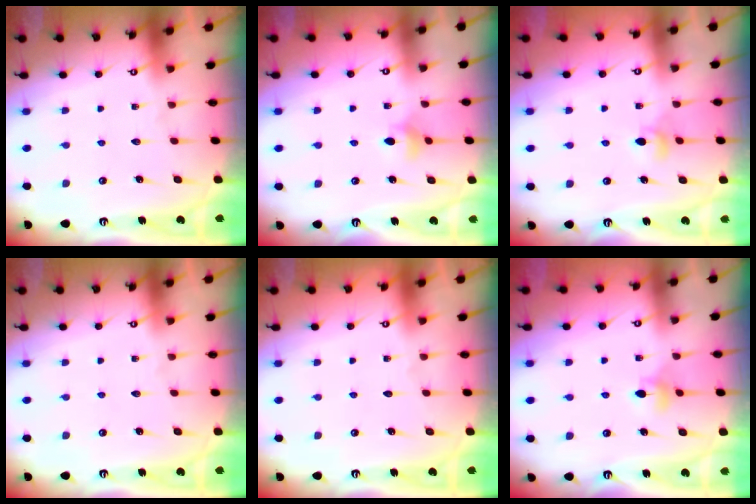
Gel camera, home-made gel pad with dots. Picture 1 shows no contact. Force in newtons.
{"total": 4.8, "press": 4.7, "slide": 0.8}
{"total": 3.8, "press": 3.8, "slide": 0.6}
{"total": 0.0}
{"total": 0.0}
{"total": 4.0, "press": 3.9, "slide": 0.8}